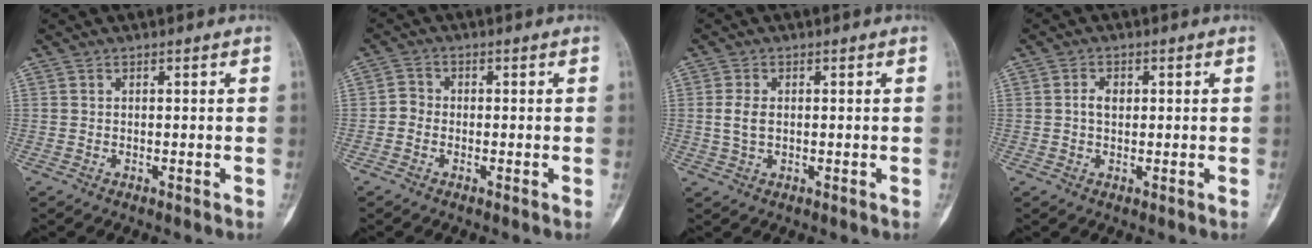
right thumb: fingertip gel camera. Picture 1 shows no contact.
{"total": 2.3, "force": [-0.7, 2.0, 0.8], "torque": [-0.001, 0.009, -0.024]}
{"total": 3.3, "force": [0.2, 2.0, 2.6], "torque": [-0.055, 0.002, 0.004]}
{"total": 2.5, "force": [0.3, 1.7, 1.8], "torque": [-0.029, 0.006, 0.003]}